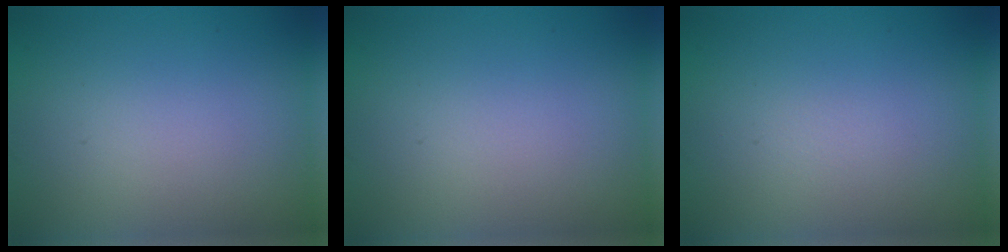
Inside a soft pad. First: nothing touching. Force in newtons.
{"total": 0.0}
{"total": 0.0}